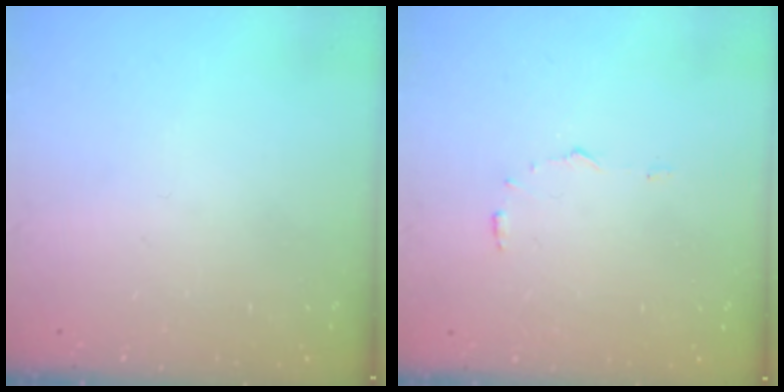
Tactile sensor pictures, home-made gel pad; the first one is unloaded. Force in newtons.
{"total": 4.8, "press": 4.8, "slide": 0.3}